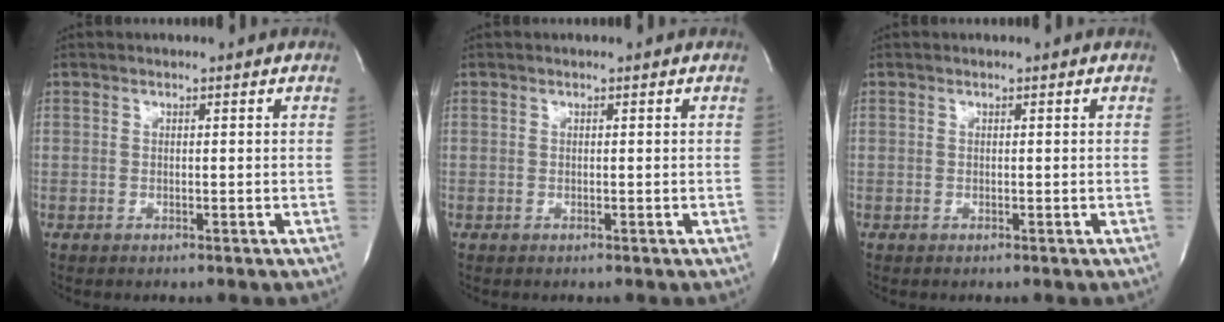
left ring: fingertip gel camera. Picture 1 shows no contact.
{"total": 0.0}
{"total": 0.0}